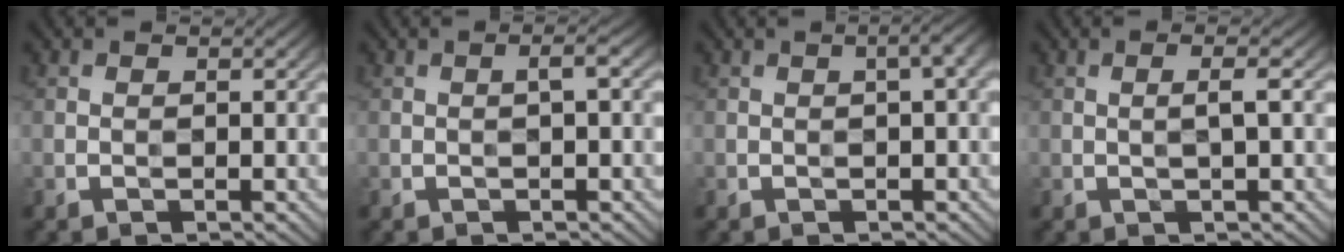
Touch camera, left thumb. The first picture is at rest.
{"total": 1.9, "force": [-0.2, 0.0, 1.9], "torque": [-0.026, 0.006, -0.003]}
{"total": 3.7, "force": [0.4, 0.7, 3.6], "torque": [-0.049, 0.004, 0.008]}
{"total": 1.8, "force": [-0.2, -0.2, 1.7], "torque": [-0.027, 0.008, -0.003]}